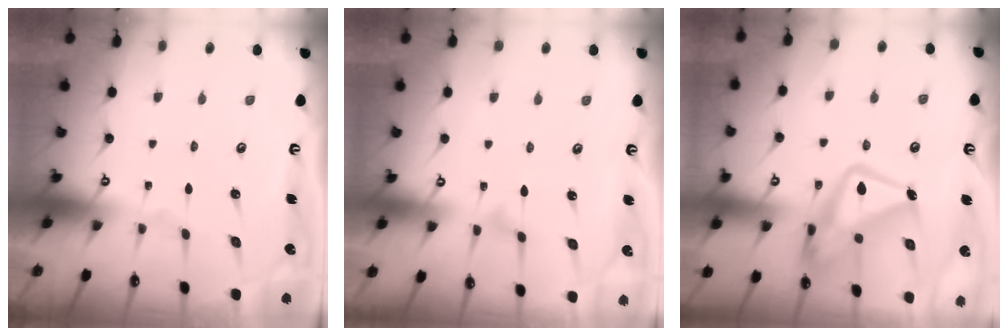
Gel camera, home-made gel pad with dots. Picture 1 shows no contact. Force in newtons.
{"total": 4.7, "press": 4.7, "slide": 0.3}
{"total": 18.3, "press": 18.2, "slide": 1.6}